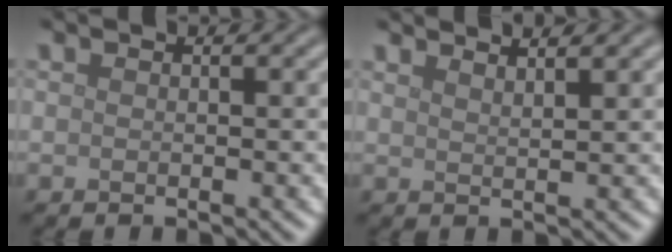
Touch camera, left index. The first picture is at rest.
{"total": 3.4, "force": [2.8, 1.0, 1.6], "torque": [0.008, 0.015, 0.013]}